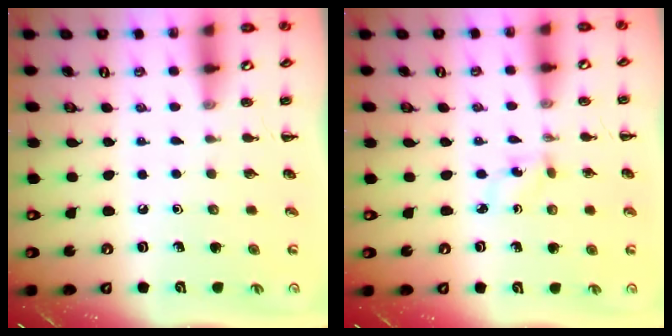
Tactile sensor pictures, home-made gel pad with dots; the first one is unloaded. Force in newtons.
{"total": 2.5, "press": 2.4, "slide": 0.8}